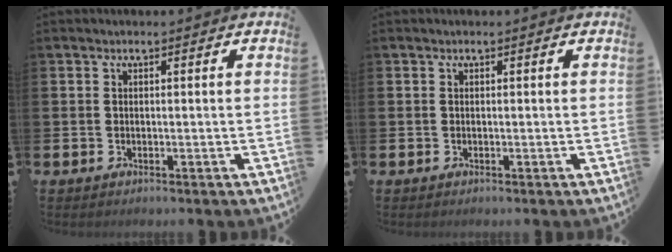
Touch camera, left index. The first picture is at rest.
{"total": 0.0}